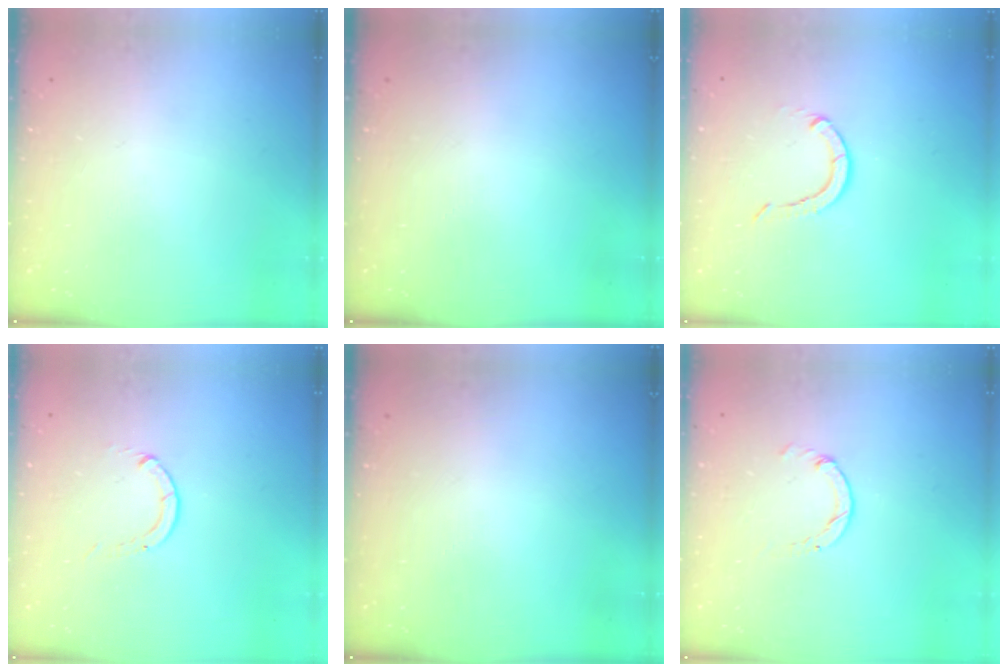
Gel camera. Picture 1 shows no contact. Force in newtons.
{"total": 0.0}
{"total": 3.7, "press": 3.6, "slide": 0.4}
{"total": 0.0}
{"total": 0.0}
{"total": 0.0}